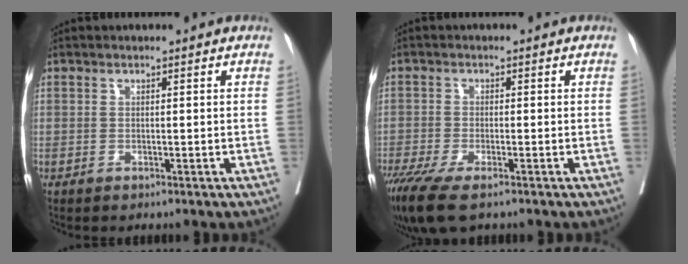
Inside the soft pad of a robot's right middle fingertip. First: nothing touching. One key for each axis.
{"total": 7.7, "fx": -5.4, "fy": 1.7, "fz": 5.1, "tx": -0.092, "ty": -0.021, "tz": -0.092}